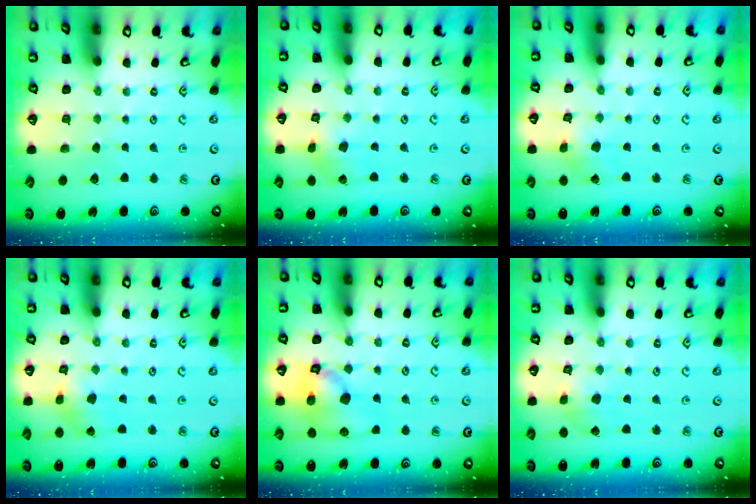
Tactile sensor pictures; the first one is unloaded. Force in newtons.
{"total": 2.6, "press": 2.6, "slide": 0.4}
{"total": 2.2, "press": 2.2, "slide": 0.2}
{"total": 2.2, "press": 2.2, "slide": 0.4}
{"total": 12.5, "press": 12.4, "slide": 1.6}
{"total": 3.0, "press": 3.0, "slide": 0.4}